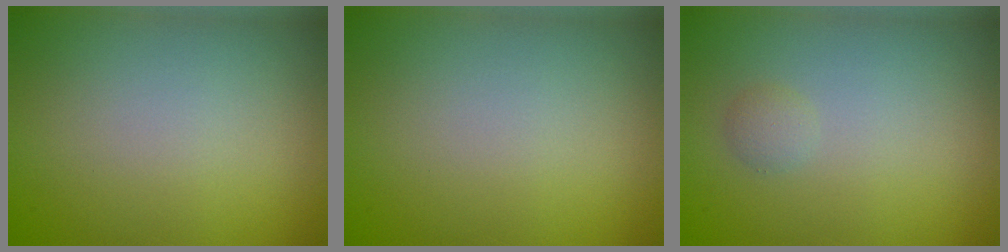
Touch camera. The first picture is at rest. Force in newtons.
{"total": 0.0}
{"total": 0.8, "press": 0.8, "slide": 0.1}